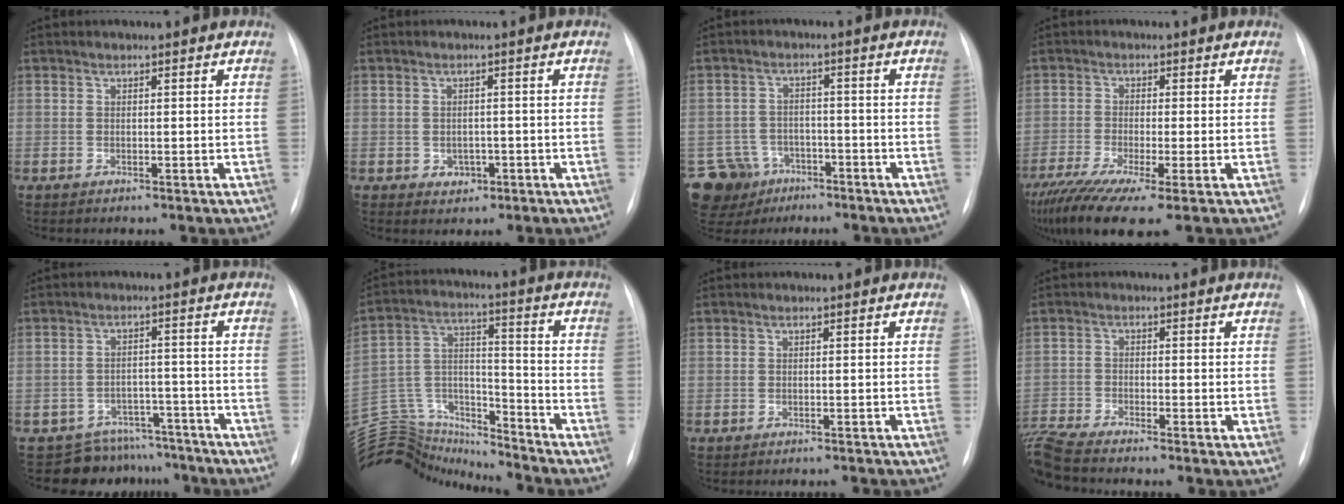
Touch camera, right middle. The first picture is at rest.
{"total": 2.4, "force": [-0.9, 2.0, 0.9], "torque": [-0.008, 0.005, -0.004]}
{"total": 8.9, "force": [-5.5, 6.9, 1.2], "torque": [-0.031, 0.013, -0.083]}
{"total": 11.3, "force": [-7.0, 1.9, 8.6], "torque": [-0.169, -0.024, -0.121]}
{"total": 8.6, "force": [-7.5, 4.0, -1.0], "torque": [0.031, 0.034, -0.100]}
{"total": 20.2, "force": [-19.2, 4.6, 3.9], "torque": [-0.108, 0.044, -0.316]}
{"total": 1.4, "force": [-1.4, 0.1, 0.0], "torque": [0.001, -0.005, -0.015]}
{"total": 6.3, "force": [-6.0, -1.3, 1.6], "torque": [-0.042, -0.014, -0.117]}